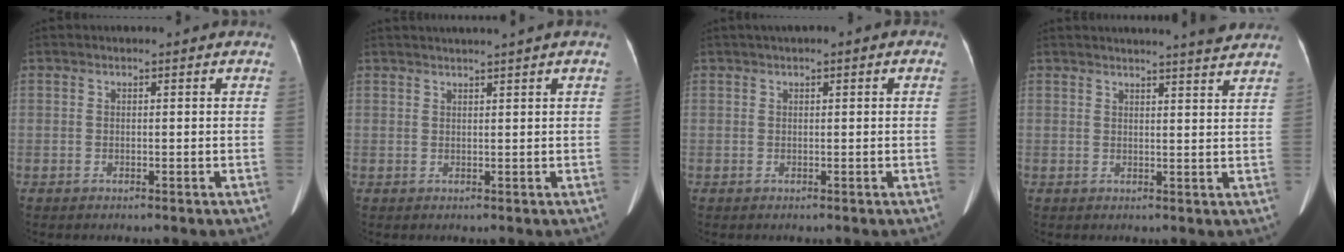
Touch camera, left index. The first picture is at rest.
{"total": 3.5, "force": [2.9, -1.0, 1.7], "torque": [-0.017, 0.017, 0.043]}
{"total": 2.0, "force": [0.8, 0.7, 1.6], "torque": [-0.026, 0.023, 0.013]}
{"total": 7.3, "force": [6.8, -0.7, 2.6], "torque": [-0.039, 0.001, 0.070]}